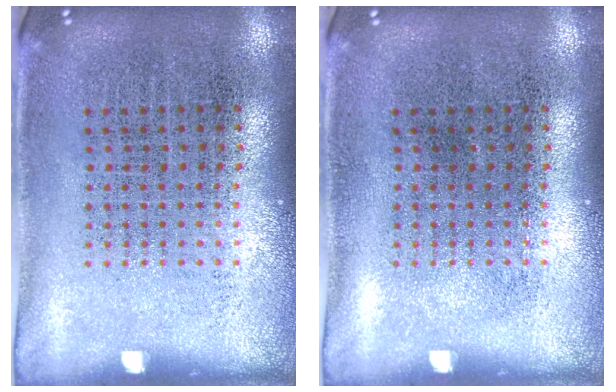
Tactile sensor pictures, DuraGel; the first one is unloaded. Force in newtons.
{"total": 0.0}